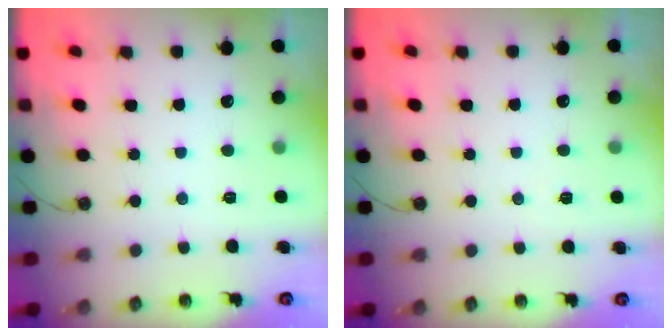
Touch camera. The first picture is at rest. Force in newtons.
{"total": 4.8, "press": 2.5, "slide": 4.1}